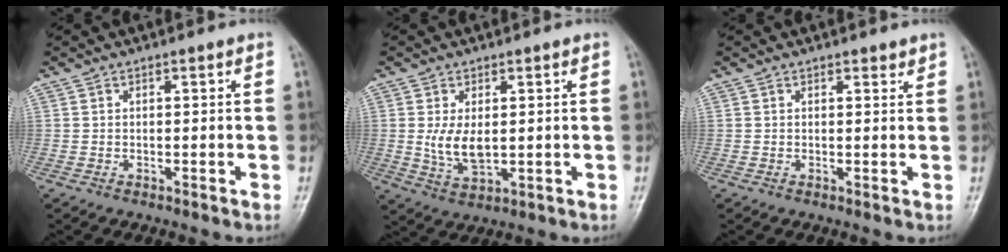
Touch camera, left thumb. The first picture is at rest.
{"total": 5.7, "force": [0.6, 3.2, 4.7], "torque": [-0.087, -0.015, 0.018]}
{"total": 1.3, "force": [1.0, 0.6, 0.5], "torque": [-0.001, -0.007, 0.011]}